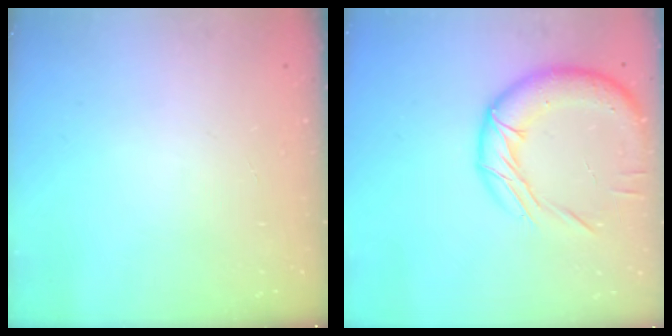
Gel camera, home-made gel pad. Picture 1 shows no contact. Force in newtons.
{"total": 17.5, "press": 17.4, "slide": 1.5}